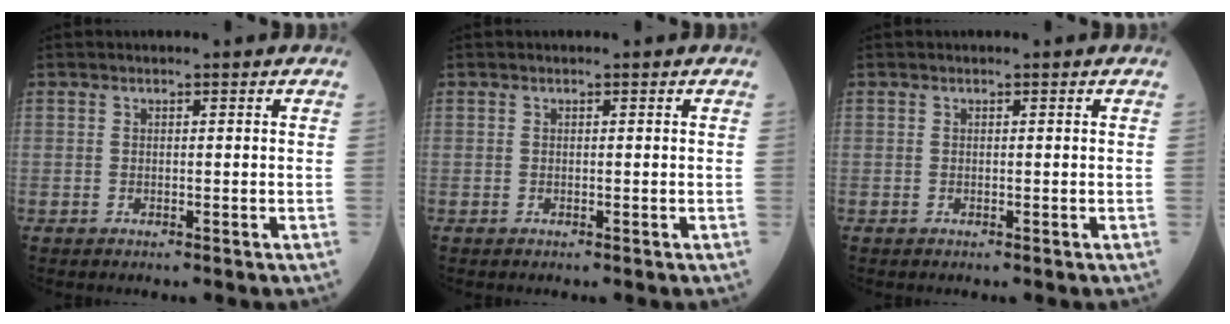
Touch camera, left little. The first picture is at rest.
{"total": 0.0}
{"total": 0.0}